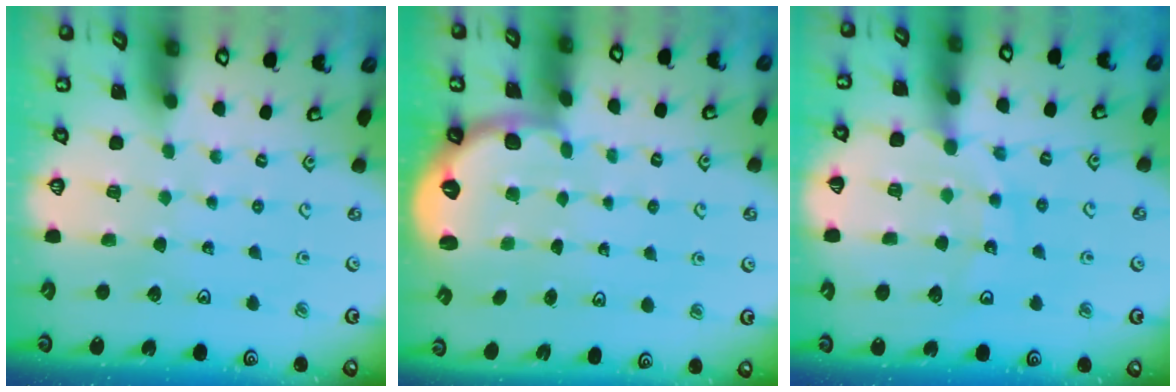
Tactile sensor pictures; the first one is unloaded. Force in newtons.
{"total": 2.8, "press": 2.0, "slide": 2.0}
{"total": 12.9, "press": 12.8, "slide": 1.6}